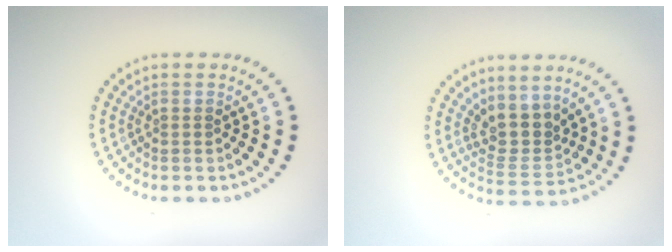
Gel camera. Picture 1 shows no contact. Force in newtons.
{"total": 3.3, "press": 2.5, "slide": 2.1}